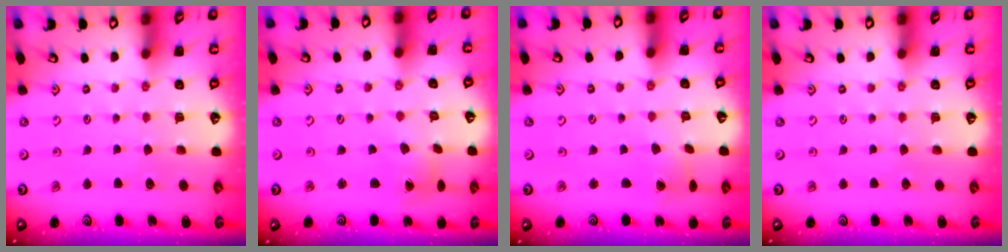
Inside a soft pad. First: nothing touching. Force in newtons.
{"total": 1.0, "press": 1.0, "slide": 0.1}
{"total": 1.6, "press": 1.6, "slide": 0.1}
{"total": 0.0}